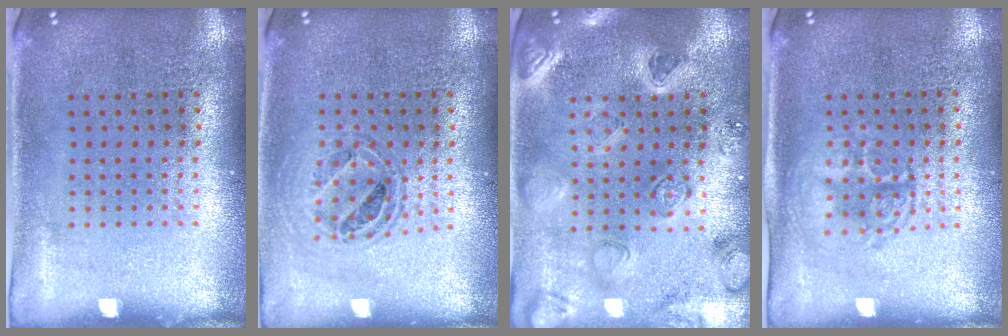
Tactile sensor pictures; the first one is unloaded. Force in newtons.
{"total": 0.7, "press": 0.7, "slide": 0.1}
{"total": 2.3, "press": 2.2, "slide": 0.2}
{"total": 1.4, "press": 1.3, "slide": 0.5}